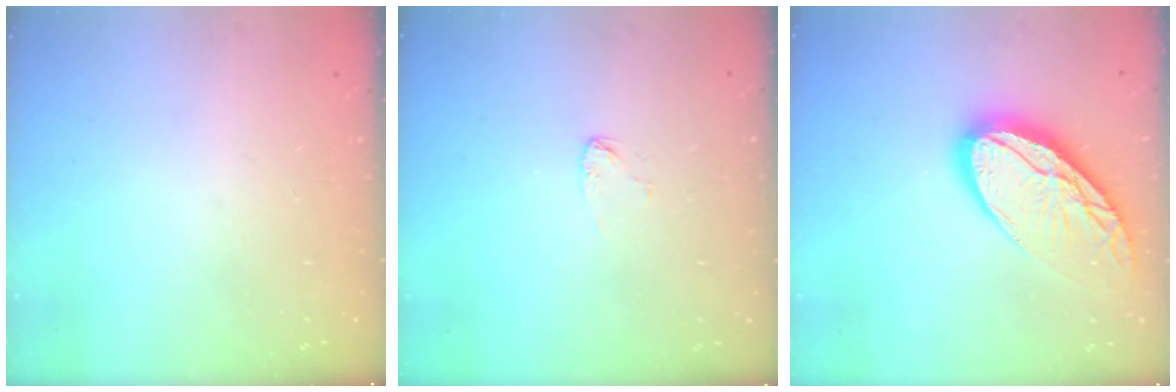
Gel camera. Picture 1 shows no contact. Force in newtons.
{"total": 2.6, "press": 2.6, "slide": 0.1}
{"total": 17.0, "press": 16.9, "slide": 1.4}